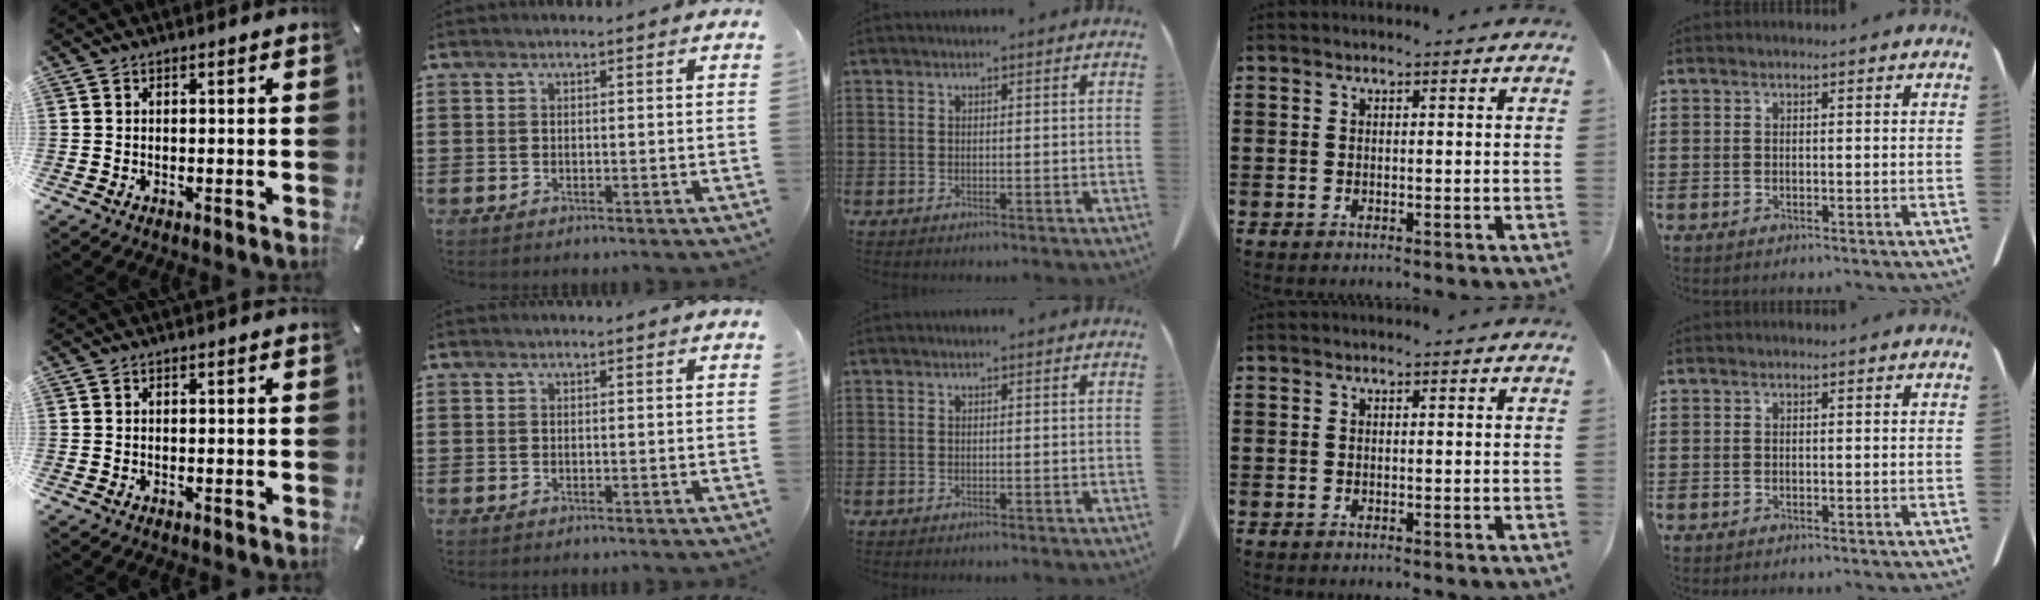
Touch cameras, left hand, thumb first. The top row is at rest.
{}